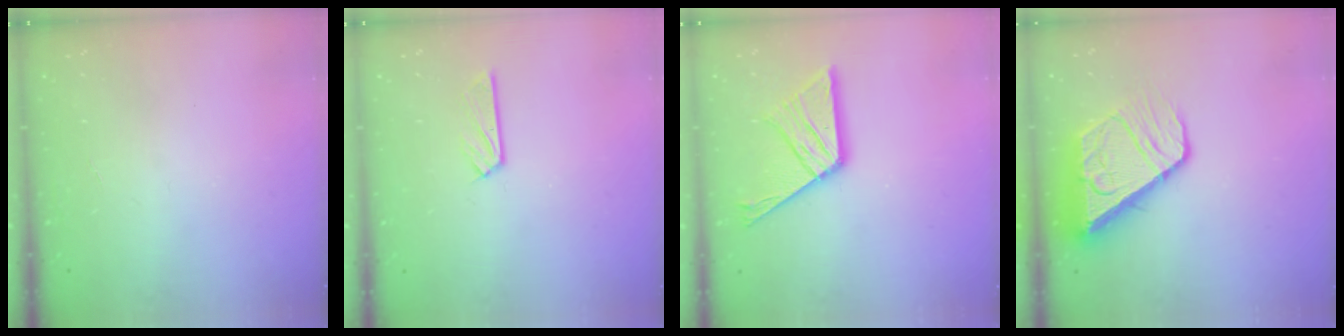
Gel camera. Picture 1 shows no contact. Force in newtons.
{"total": 4.1, "press": 4.1, "slide": 0.4}
{"total": 15.3, "press": 15.2, "slide": 1.6}
{"total": 12.5, "press": 12.5, "slide": 1.4}